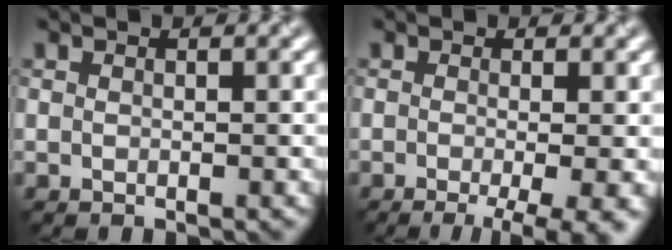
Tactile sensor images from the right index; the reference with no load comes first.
{"total": 6.5, "force": [-2.9, 2.1, 5.5], "torque": [-0.063, -0.003, -0.029]}